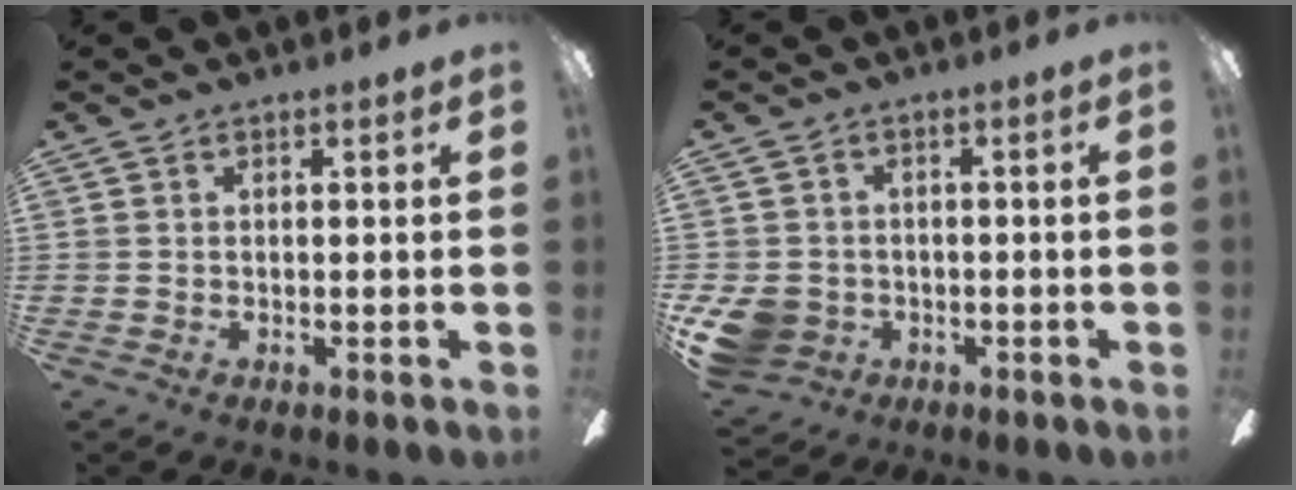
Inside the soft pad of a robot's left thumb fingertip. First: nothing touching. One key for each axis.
{"total": 7.6, "fx": -2.6, "fy": 6.4, "fz": 3.1, "tx": -0.082, "ty": 0.017, "tz": -0.049}